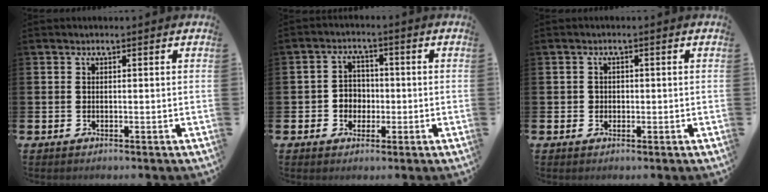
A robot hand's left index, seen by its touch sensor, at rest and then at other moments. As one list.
[{"total": 3.4, "force": [-0.4, 3.2, 1.0], "torque": [-0.015, 0.001, -0.016]}, {"total": 1.2, "force": [0.0, 1.2, 0.2], "torque": [0.009, 0.001, -0.006]}]